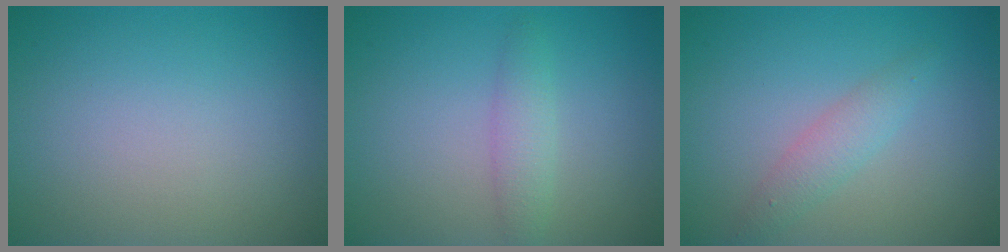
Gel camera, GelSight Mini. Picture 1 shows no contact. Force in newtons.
{"total": 1.8, "press": 1.8, "slide": 0.0}
{"total": 2.0, "press": 2.0, "slide": 0.0}